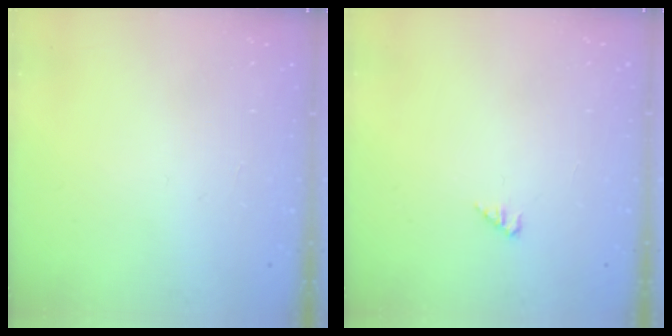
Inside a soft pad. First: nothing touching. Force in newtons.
{"total": 0.9, "press": 0.9, "slide": 0.2}